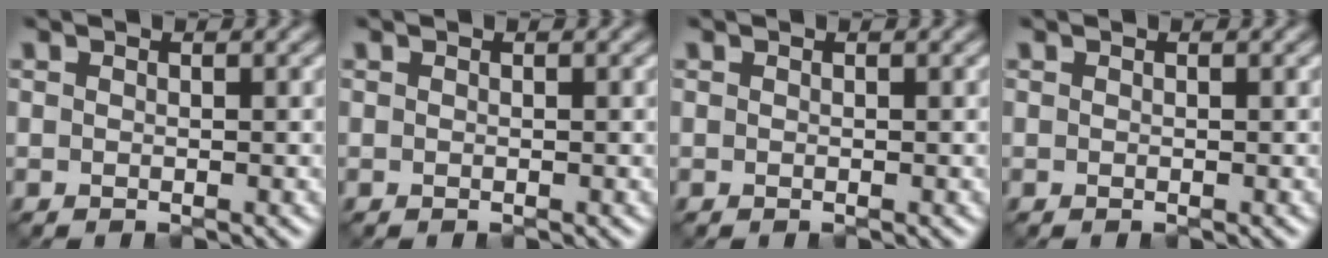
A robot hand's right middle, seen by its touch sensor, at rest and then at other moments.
{"total": 0.0}
{"total": 0.0}
{"total": 0.0}